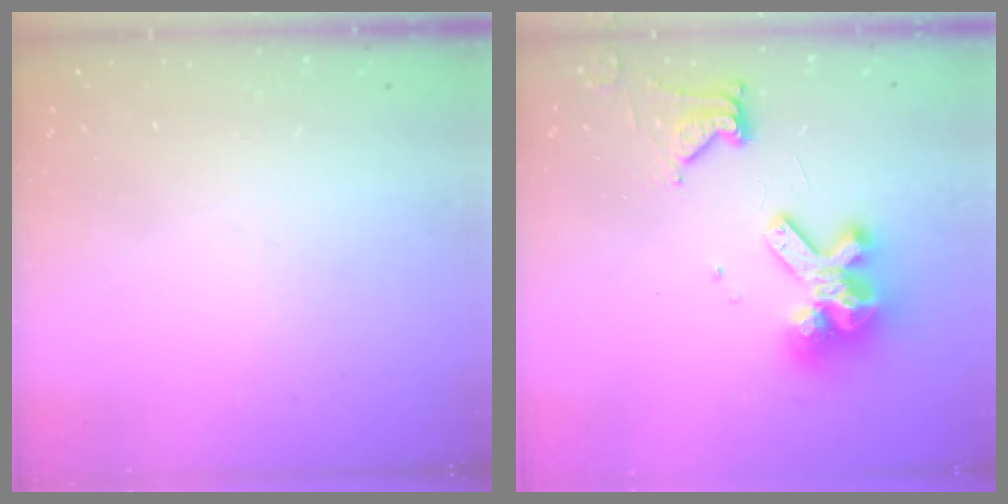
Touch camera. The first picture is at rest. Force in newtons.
{"total": 14.7, "press": 14.5, "slide": 1.8}